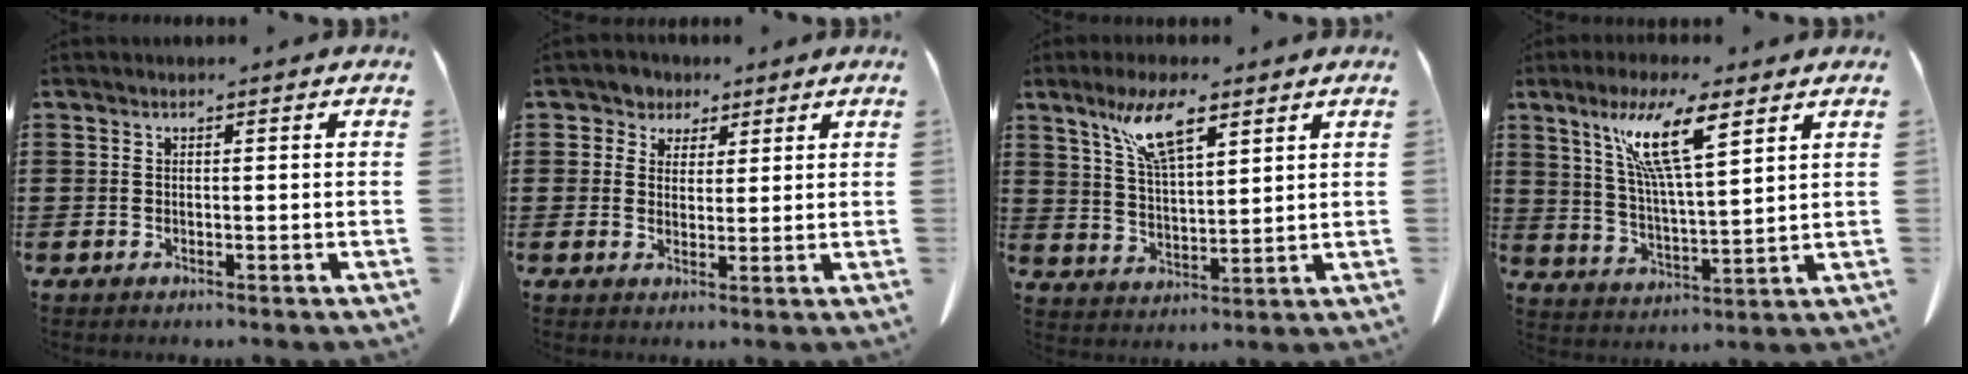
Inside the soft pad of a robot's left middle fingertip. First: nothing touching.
{"total": 3.2, "force": [2.0, 2.5, 0.3], "torque": [-0.023, 0.009, 0.036]}
{"total": 9.2, "force": [5.7, 2.4, 6.8], "torque": [-0.136, -0.004, 0.099]}
{"total": 10.4, "force": [6.3, 1.5, 8.1], "torque": [-0.173, -0.011, 0.109]}